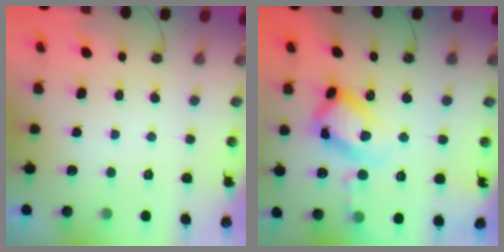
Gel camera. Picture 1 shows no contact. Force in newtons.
{"total": 18.3, "press": 18.3, "slide": 1.1}